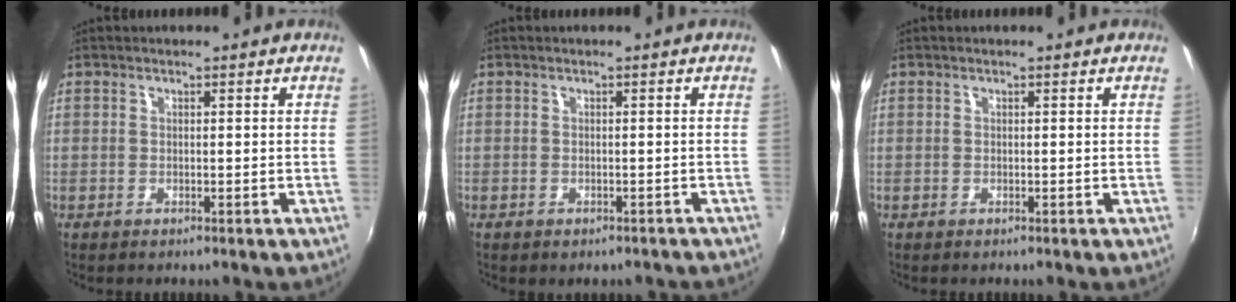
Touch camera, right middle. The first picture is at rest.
{"total": 2.6, "force": [-2.1, 1.1, 1.1], "torque": [-0.022, -0.008, -0.022]}
{"total": 0.0}